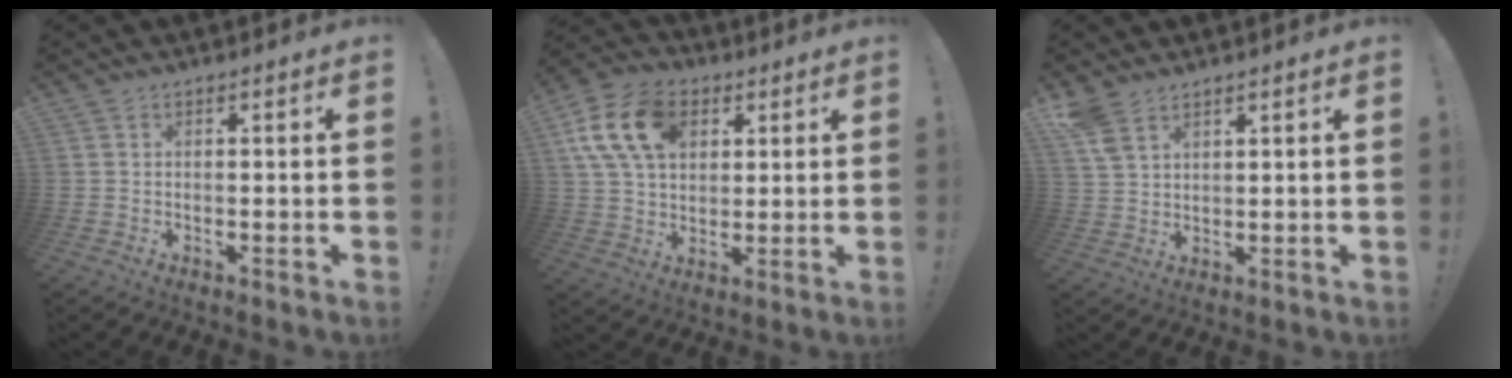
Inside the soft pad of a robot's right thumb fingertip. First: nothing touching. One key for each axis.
{"total": 16.4, "fx": 5.6, "fy": 11.5, "fz": 10.2, "tx": -0.183, "ty": -0.006, "tz": 0.109}
{"total": 5.9, "fx": 3.9, "fy": 2.9, "fz": 3.3, "tx": -0.065, "ty": -0.014, "tz": 0.078}